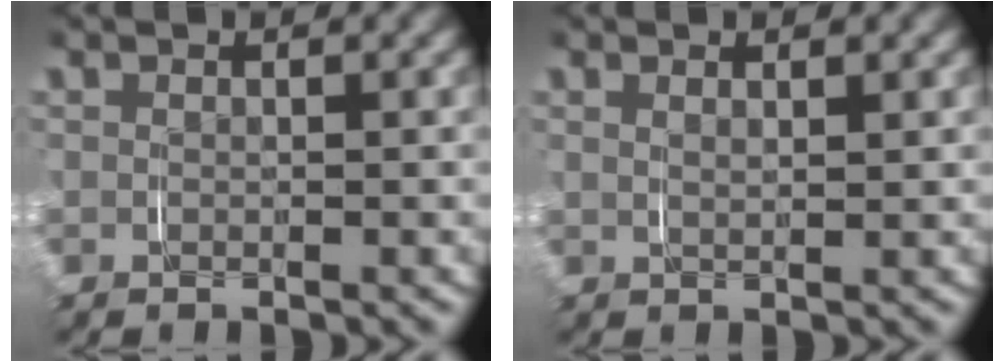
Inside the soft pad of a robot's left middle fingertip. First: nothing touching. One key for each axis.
{"total": 1.1, "fx": 0.8, "fy": -0.1, "fz": 0.7, "tx": -0.014, "ty": -0.002, "tz": 0.018}